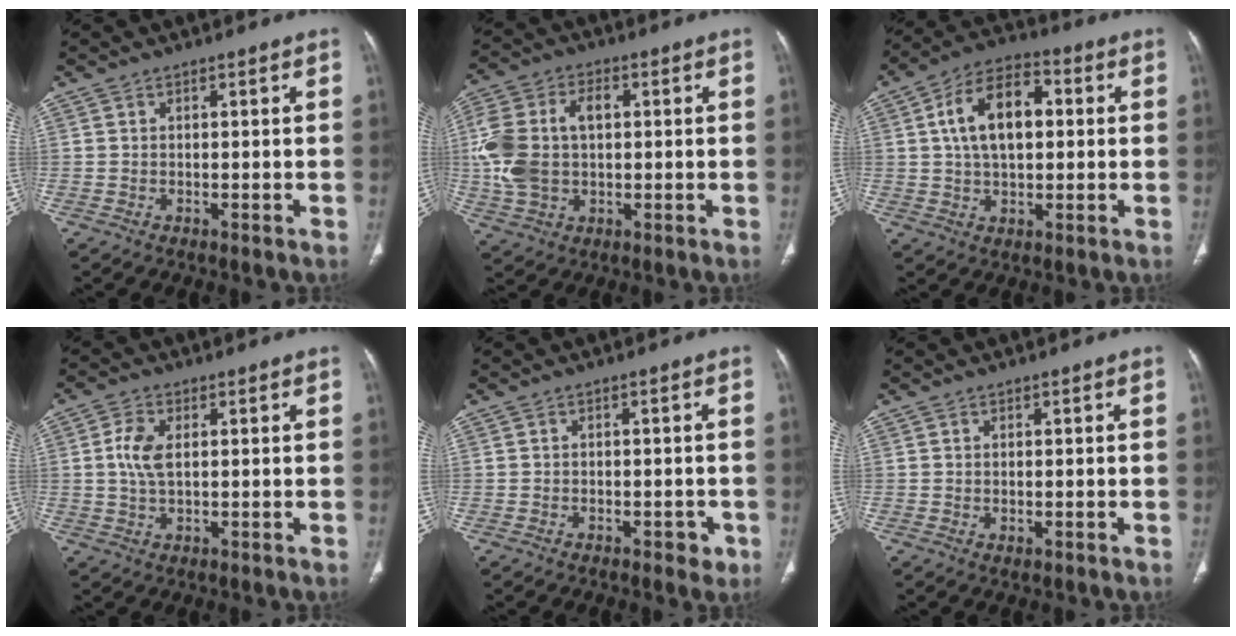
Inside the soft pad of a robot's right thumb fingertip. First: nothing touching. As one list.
[{"total": 13.5, "force": [0.8, 9.0, 10.0], "torque": [-0.205, 0.022, 0.019]}, {"total": 13.1, "force": [2.1, 7.7, 10.4], "torque": [-0.167, 0.021, 0.027]}, {"total": 5.1, "force": [0.8, 2.8, 4.2], "torque": [-0.096, 0.002, 0.015]}, {"total": 2.6, "force": [-1.3, 1.6, 1.6], "torque": [-0.008, 0.006, -0.015]}, {"total": 0.9, "force": [-0.2, 0.5, 0.7], "torque": [-0.015, -0.004, 0.001]}]